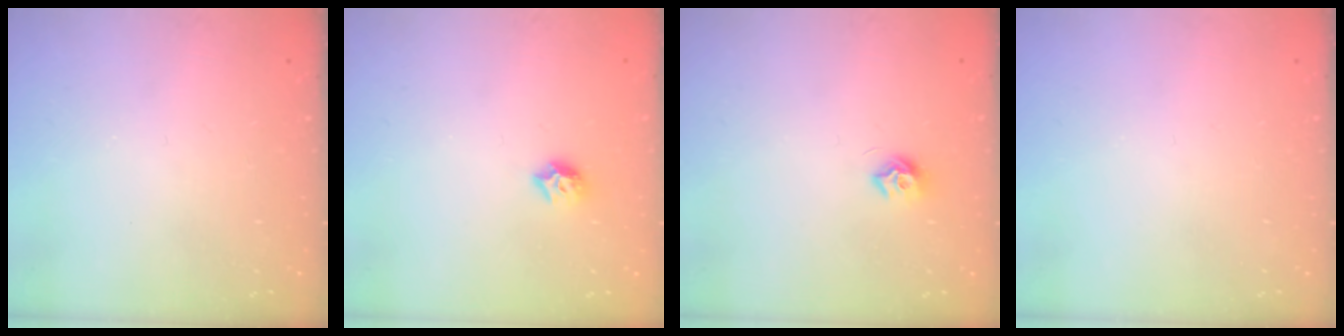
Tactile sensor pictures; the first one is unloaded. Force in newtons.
{"total": 6.7, "press": 6.6, "slide": 0.9}
{"total": 7.6, "press": 7.6, "slide": 0.8}
{"total": 0.0}